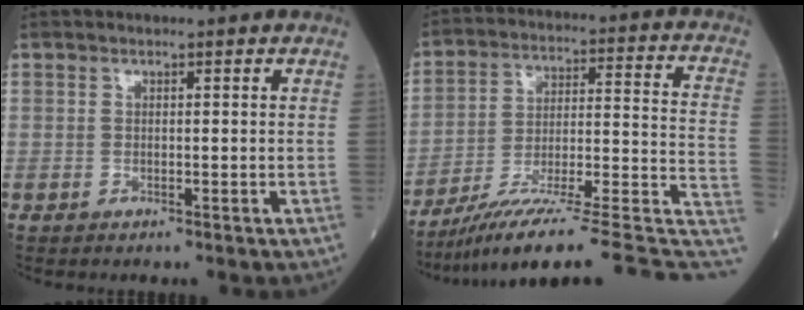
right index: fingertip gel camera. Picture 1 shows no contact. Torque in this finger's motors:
{"motor_torque": [-0.86, -1.14, 0.05, 0.09]}